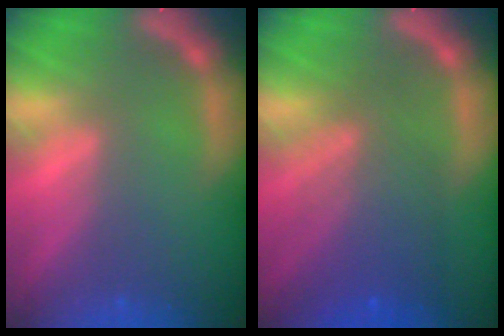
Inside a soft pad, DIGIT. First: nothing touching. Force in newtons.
{"total": 6.6}